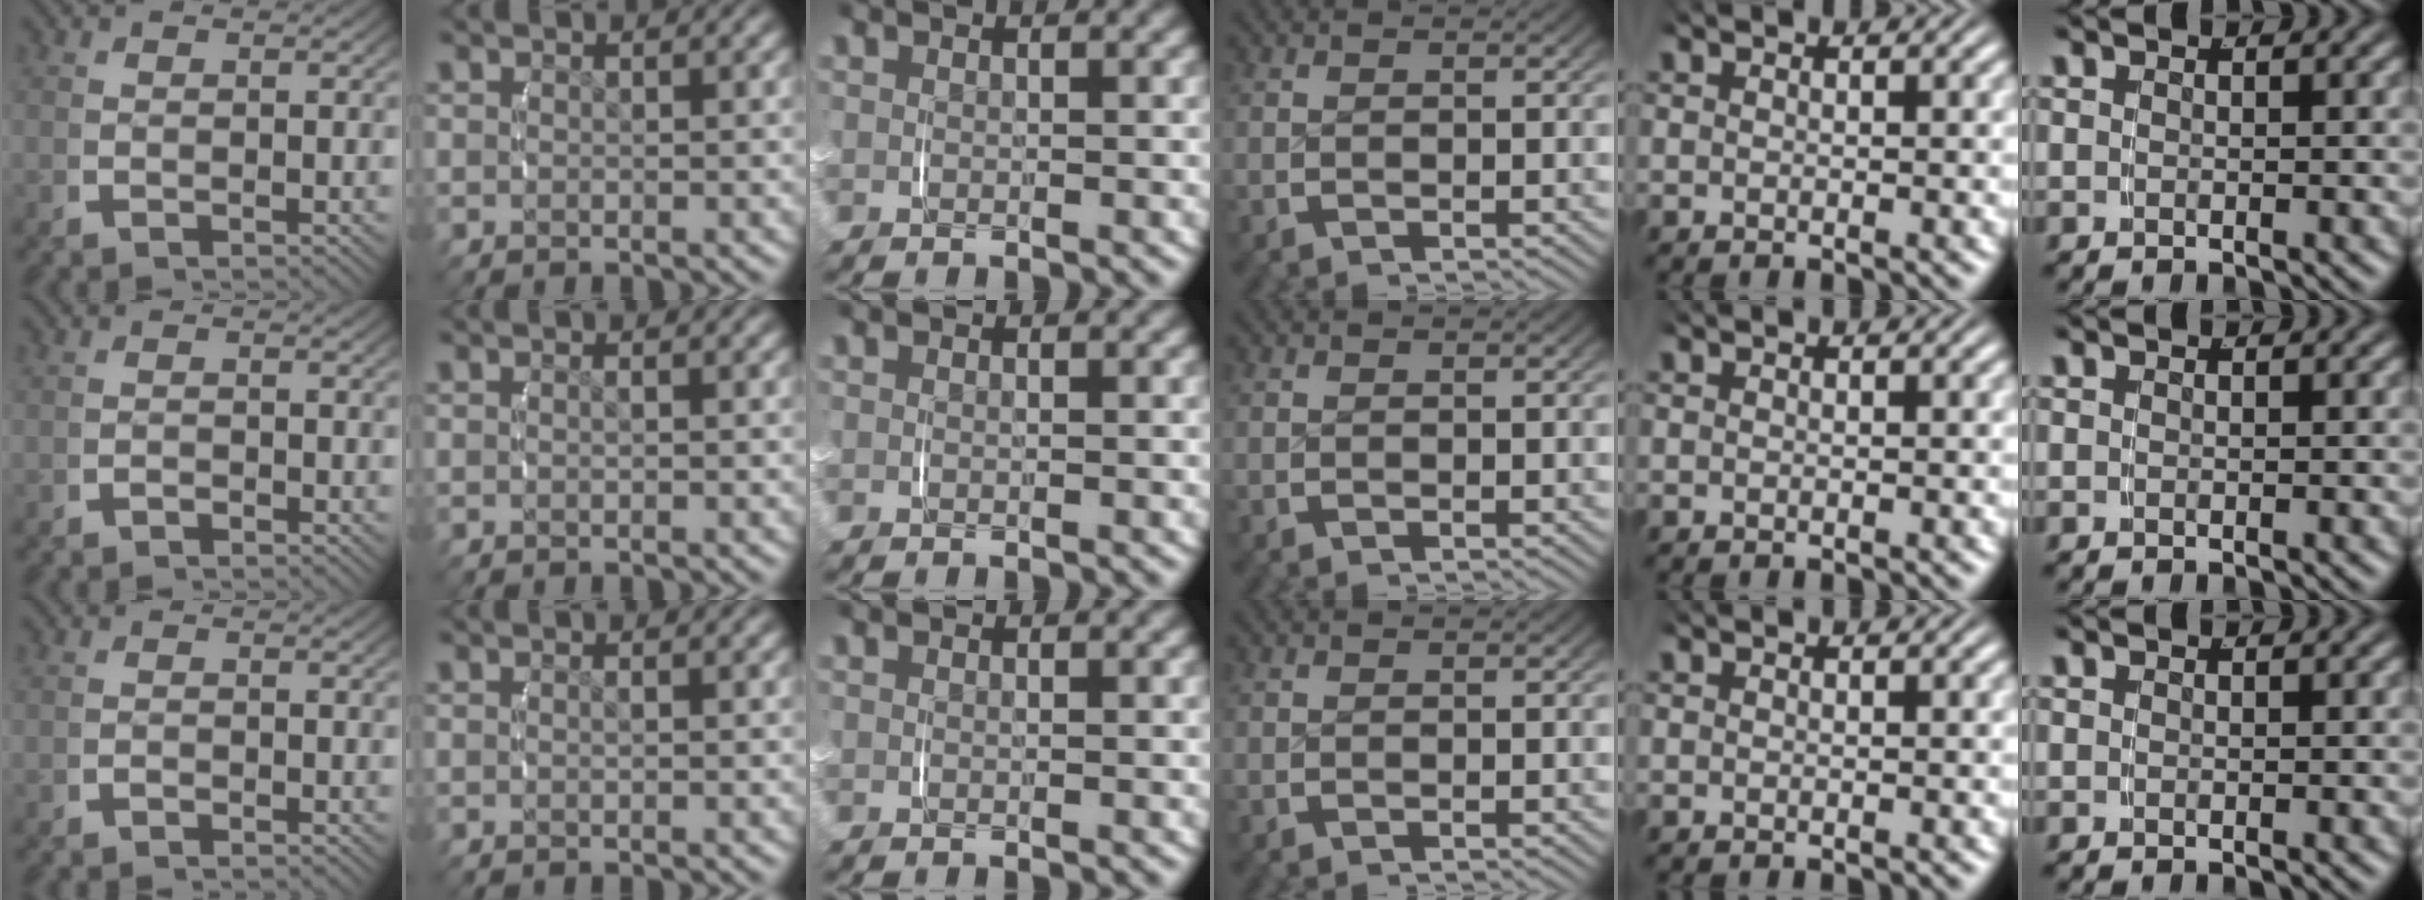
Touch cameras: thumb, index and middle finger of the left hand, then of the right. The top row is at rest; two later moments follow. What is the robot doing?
{"motion": "lift_and_place", "object": "small bumper sticker"}